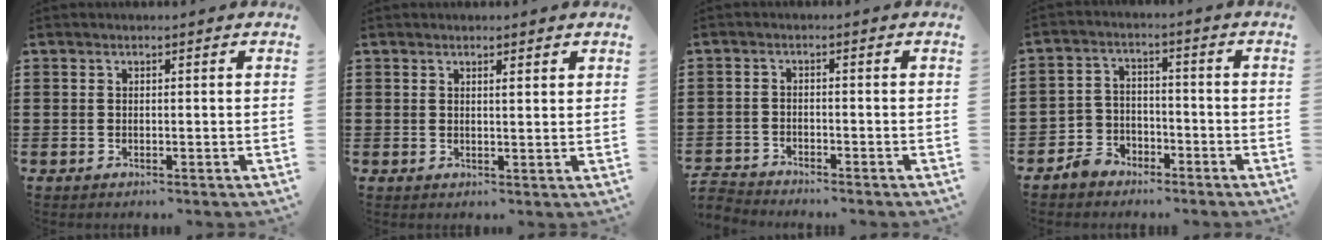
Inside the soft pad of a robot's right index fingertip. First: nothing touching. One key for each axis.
{"total": 1.2, "fx": 0.8, "fy": 0.0, "fz": 0.9, "tx": -0.020, "ty": -0.001, "tz": 0.014}
{"total": 2.5, "fx": -2.5, "fy": 0.3, "fz": -0.3, "tx": -0.002, "ty": 0.001, "tz": -0.054}
{"total": 4.6, "fx": -3.5, "fy": 3.0, "fz": 0.6, "tx": -0.033, "ty": 0.013, "tz": -0.074}